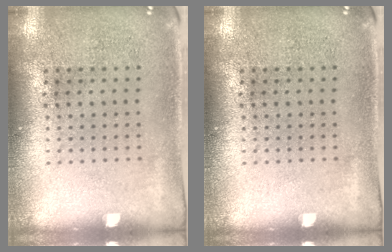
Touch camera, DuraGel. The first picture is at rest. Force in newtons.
{"total": 0.0}